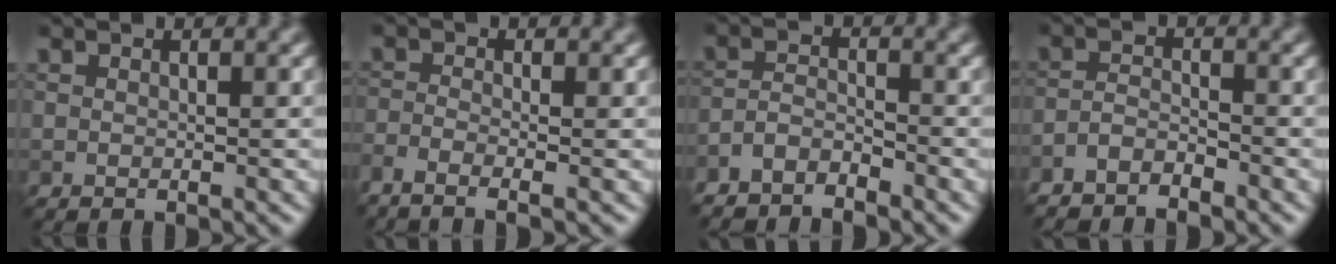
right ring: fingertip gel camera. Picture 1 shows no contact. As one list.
[{"total": 2.8, "force": [-2.0, 0.7, 1.9], "torque": [-0.044, -0.009, -0.045]}, {"total": 3.0, "force": [-2.8, 0.7, 0.9], "torque": [-0.020, -0.002, -0.063]}, {"total": 2.7, "force": [-2.5, 0.6, 0.8], "torque": [-0.018, -0.002, -0.056]}]